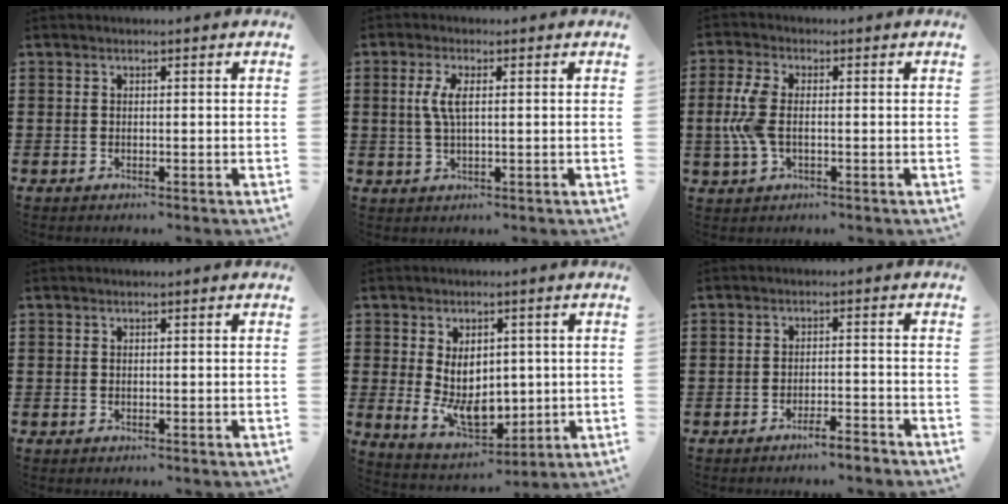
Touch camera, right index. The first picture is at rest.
{"total": 4.0, "force": [0.7, 1.3, 3.7], "torque": [-0.082, 0.005, 0.007]}
{"total": 6.1, "force": [-0.4, 3.2, 5.2], "torque": [-0.139, -0.007, -0.016]}
{"total": 0.0}
{"total": 8.4, "force": [0.0, 5.8, 6.1], "torque": [-0.097, 0.002, -0.002]}
{"total": 2.9, "force": [-2.7, 0.0, 1.0], "torque": [-0.019, 0.003, -0.053]}